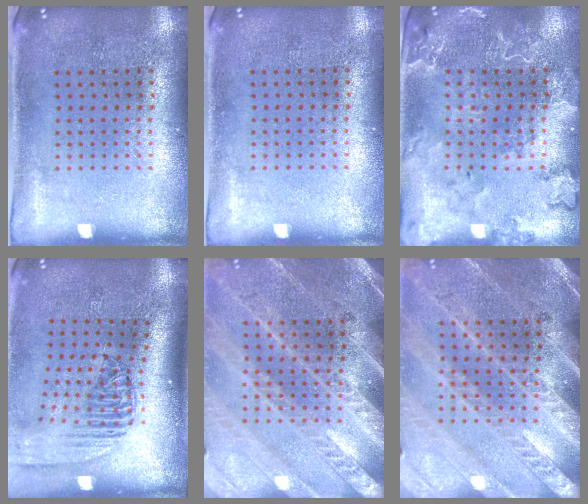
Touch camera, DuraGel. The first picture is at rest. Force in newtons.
{"total": 0.0}
{"total": 2.4, "press": 2.3, "slide": 0.6}
{"total": 2.4, "press": 1.8, "slide": 1.6}
{"total": 3.2, "press": 2.8, "slide": 1.4}
{"total": 3.2, "press": 2.8, "slide": 1.4}